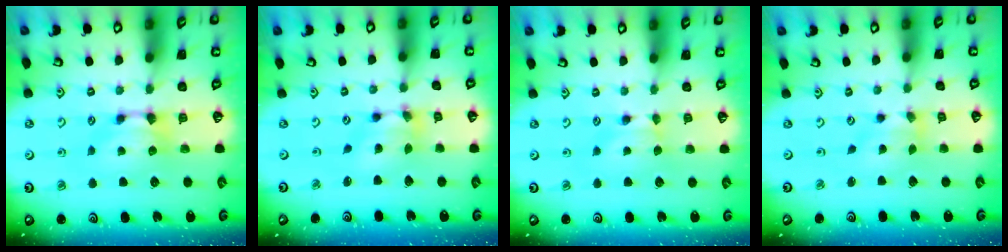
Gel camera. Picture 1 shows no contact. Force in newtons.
{"total": 4.9, "press": 4.6, "slide": 1.8}
{"total": 0.0}
{"total": 1.6, "press": 1.0, "slide": 1.3}